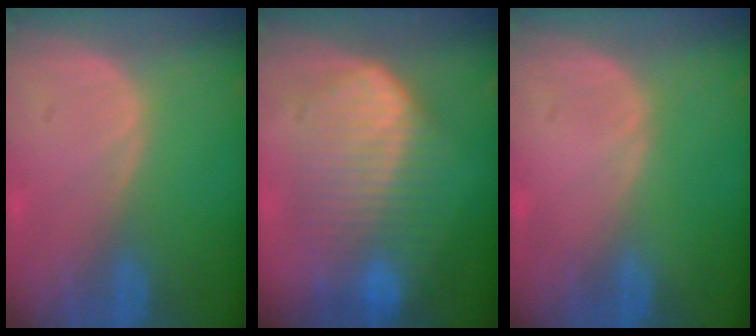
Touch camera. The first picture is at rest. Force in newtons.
{"total": 10.0, "press": 10.0, "slide": 0.6}
{"total": 0.0}